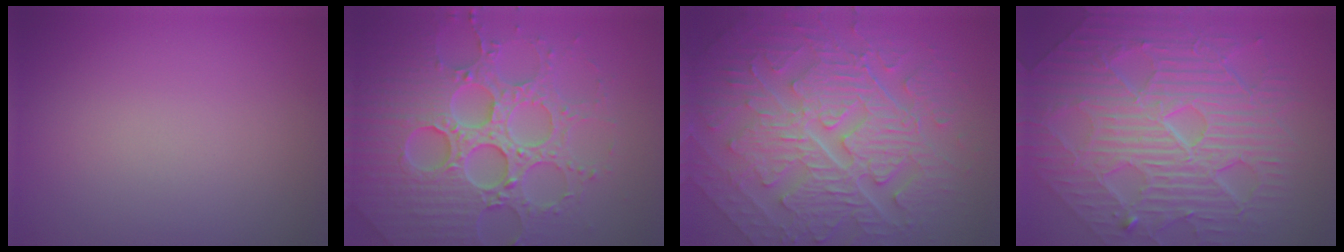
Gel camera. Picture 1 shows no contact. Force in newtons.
{"total": 7.9, "press": 7.7, "slide": 1.8}
{"total": 10.5, "press": 7.2, "slide": 7.7}
{"total": 11.6, "press": 7.6, "slide": 8.8}